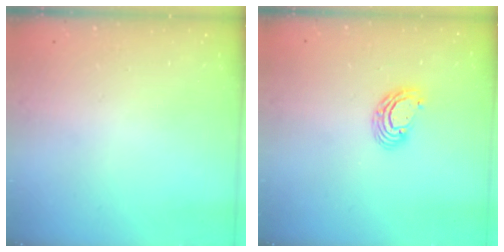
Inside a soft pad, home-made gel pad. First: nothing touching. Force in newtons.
{"total": 6.7, "press": 6.7, "slide": 0.6}